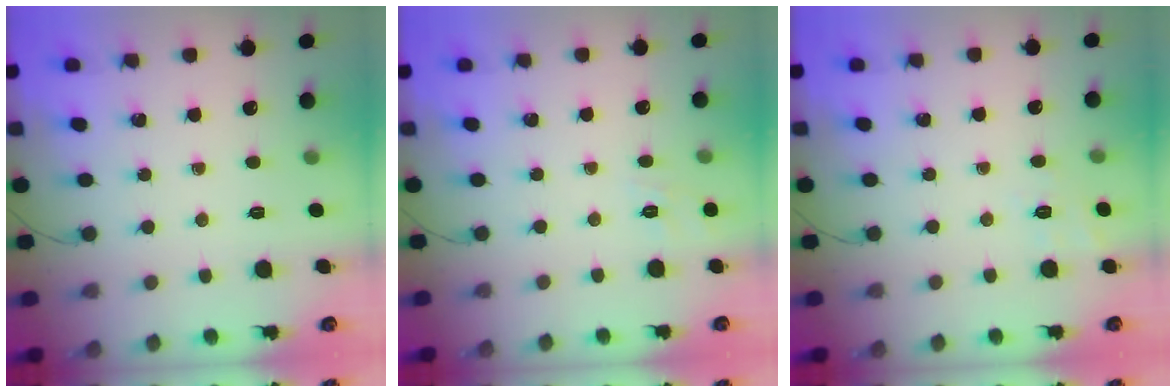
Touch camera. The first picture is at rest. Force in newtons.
{"total": 8.5, "press": 8.3, "slide": 1.7}
{"total": 2.9, "press": 1.7, "slide": 2.3}